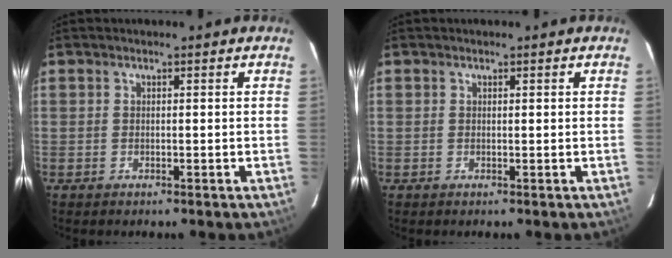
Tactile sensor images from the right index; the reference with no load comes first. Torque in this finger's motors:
{"motor_torque": [-0.02, -0.06, 0.02, 0.01]}